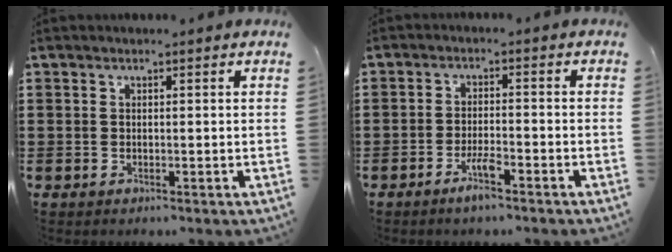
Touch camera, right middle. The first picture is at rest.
{"total": 3.7, "force": [-2.5, 0.5, 2.7], "torque": [-0.053, 0.003, -0.047]}